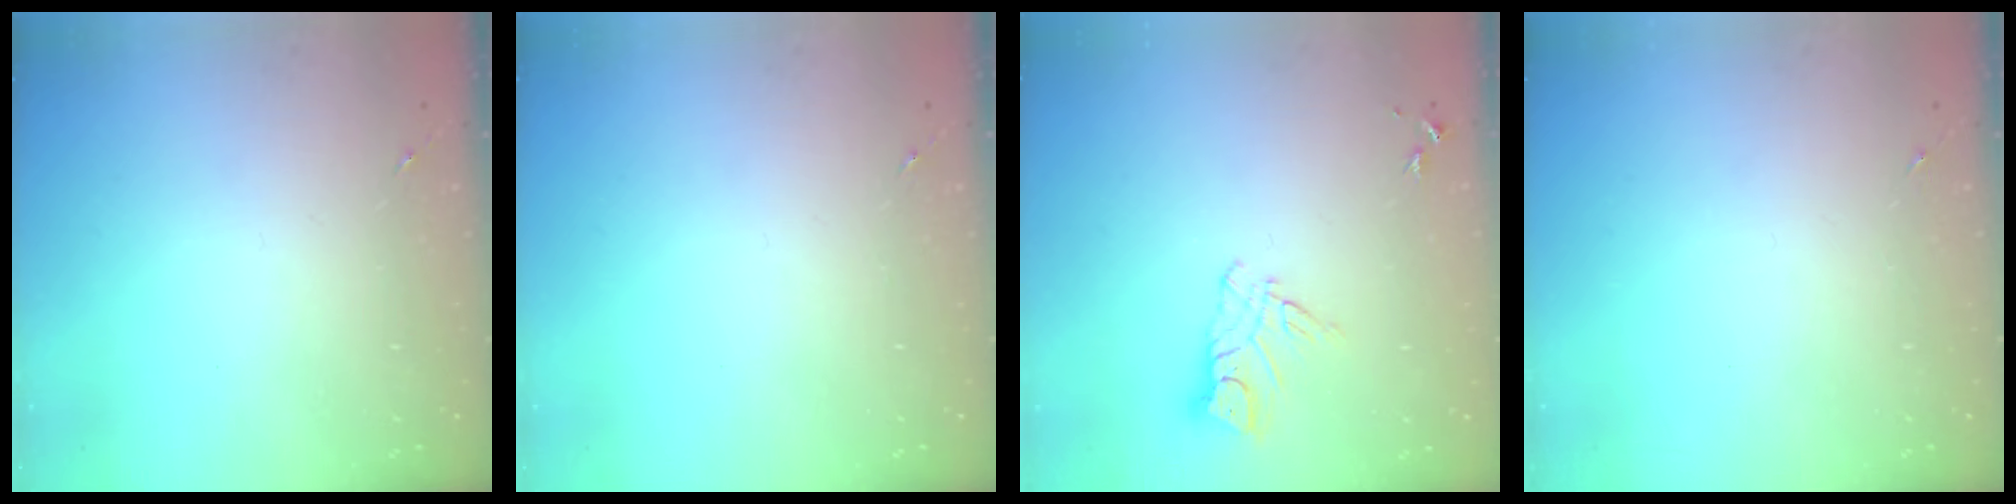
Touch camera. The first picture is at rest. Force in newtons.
{"total": 0.0}
{"total": 8.6, "press": 8.5, "slide": 0.9}
{"total": 0.0}